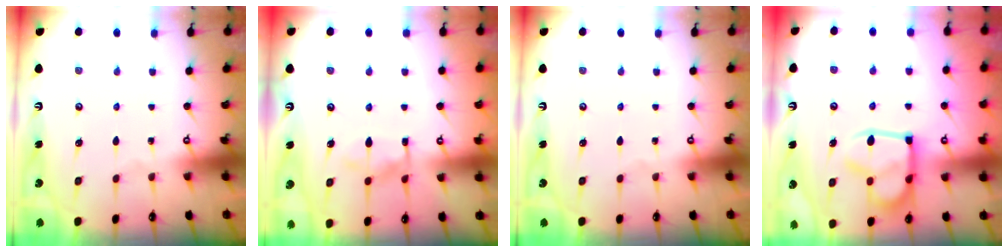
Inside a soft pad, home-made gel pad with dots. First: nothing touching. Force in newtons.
{"total": 9.2, "press": 9.2, "slide": 0.8}
{"total": 0.0}
{"total": 9.0, "press": 8.9, "slide": 1.5}